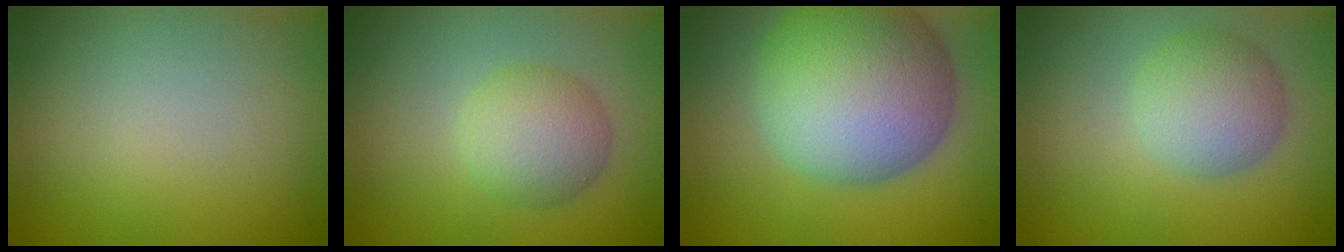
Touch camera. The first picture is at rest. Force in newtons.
{"total": 3.9, "press": 3.9, "slide": 0.1}
{"total": 12.6, "press": 12.6, "slide": 0.5}
{"total": 4.1, "press": 4.1, "slide": 0.1}